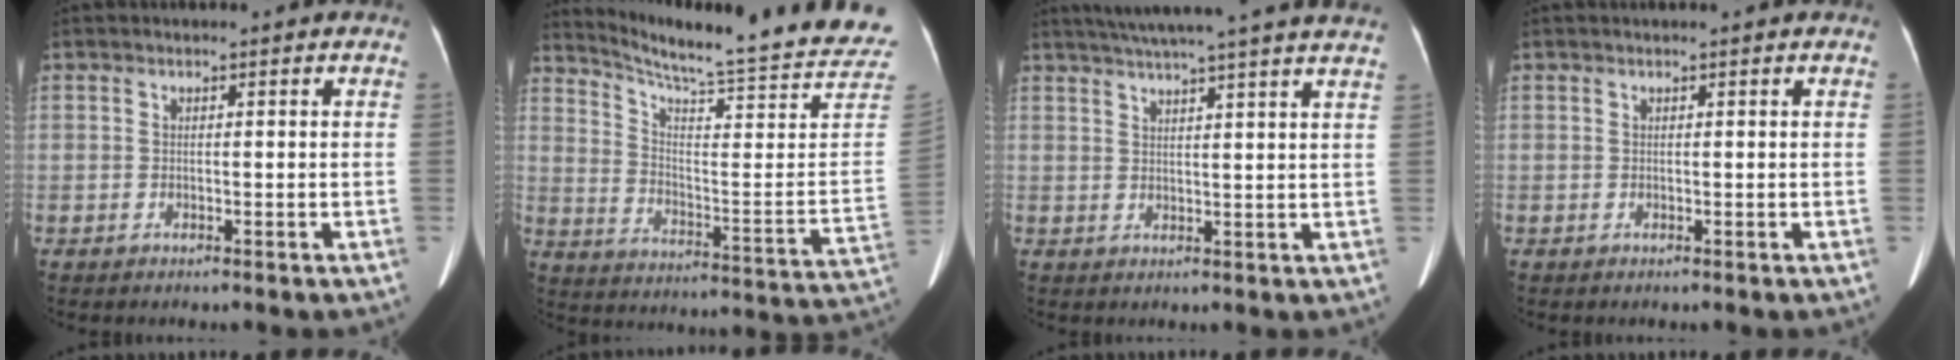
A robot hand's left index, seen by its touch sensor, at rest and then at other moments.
{"total": 24.8, "force": [22.6, -1.0, 10.2], "torque": [-0.168, -0.134, 0.289]}
{"total": 20.0, "force": [17.4, -0.6, 9.9], "torque": [-0.163, 0.009, 0.223]}
{"total": 1.0, "force": [0.9, -0.1, 0.4], "torque": [-0.006, 0.016, 0.016]}